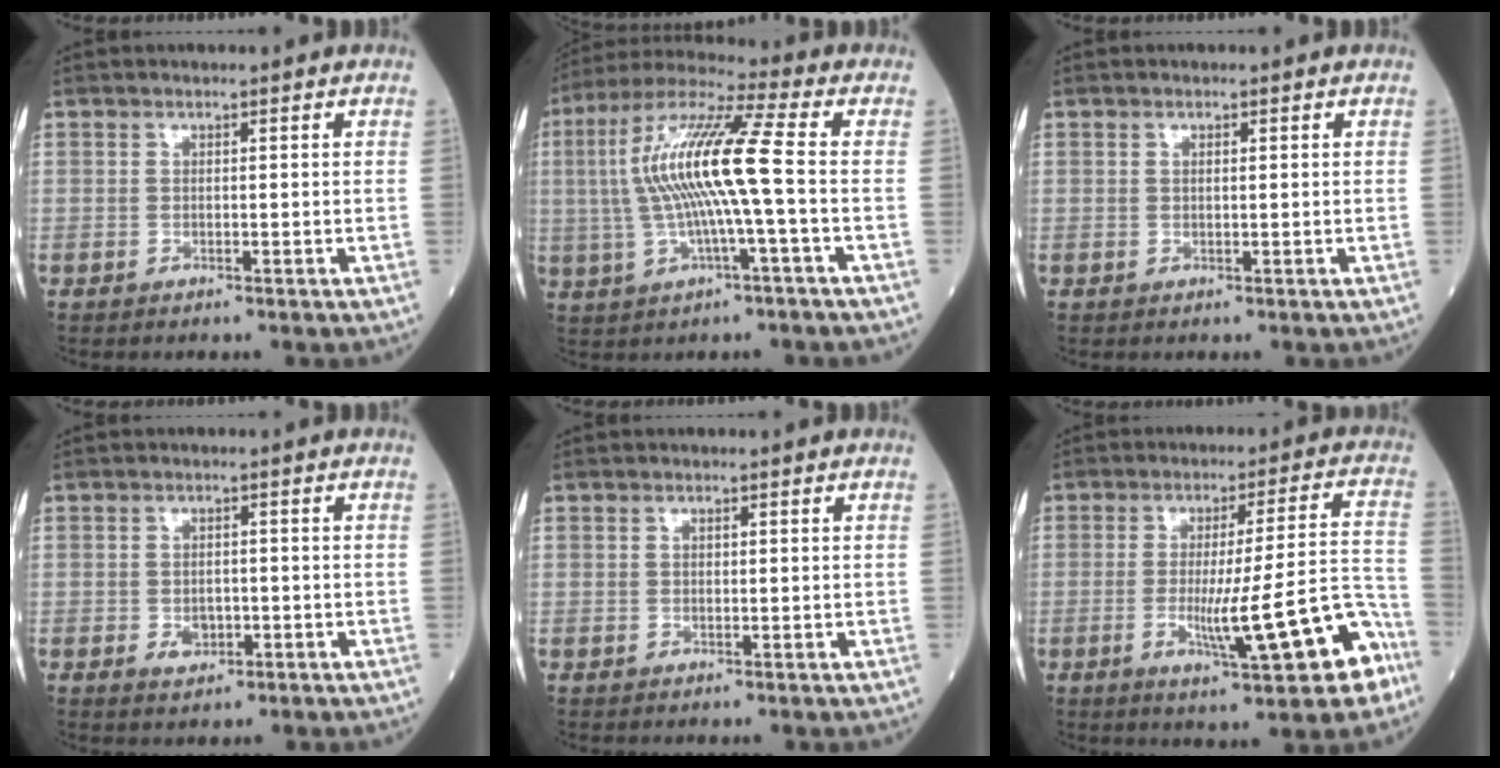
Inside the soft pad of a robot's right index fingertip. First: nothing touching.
{"total": 14.1, "force": [0.0, 0.2, 14.1], "torque": [-0.282, 0.019, -0.008]}
{"total": 0.6, "force": [0.2, 0.2, 0.5], "torque": [-0.012, 0.000, 0.003]}
{"total": 2.8, "force": [-0.9, 1.9, 1.8], "torque": [-0.026, 0.002, -0.006]}
{"total": 0.6, "force": [0.2, 0.4, 0.4], "torque": [-0.009, 0.000, 0.004]}
{"total": 14.6, "force": [-5.9, 1.2, 13.3], "torque": [-0.182, 0.008, -0.075]}